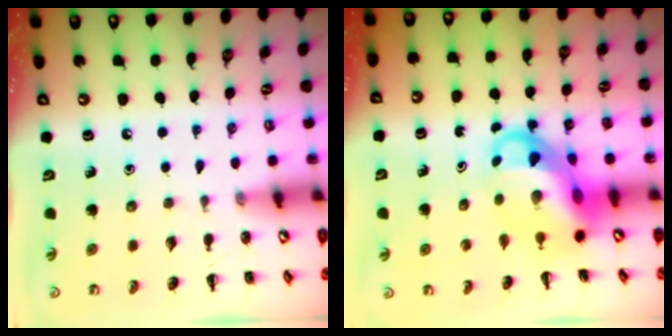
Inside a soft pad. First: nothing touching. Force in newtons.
{"total": 8.3, "press": 8.2, "slide": 1.3}